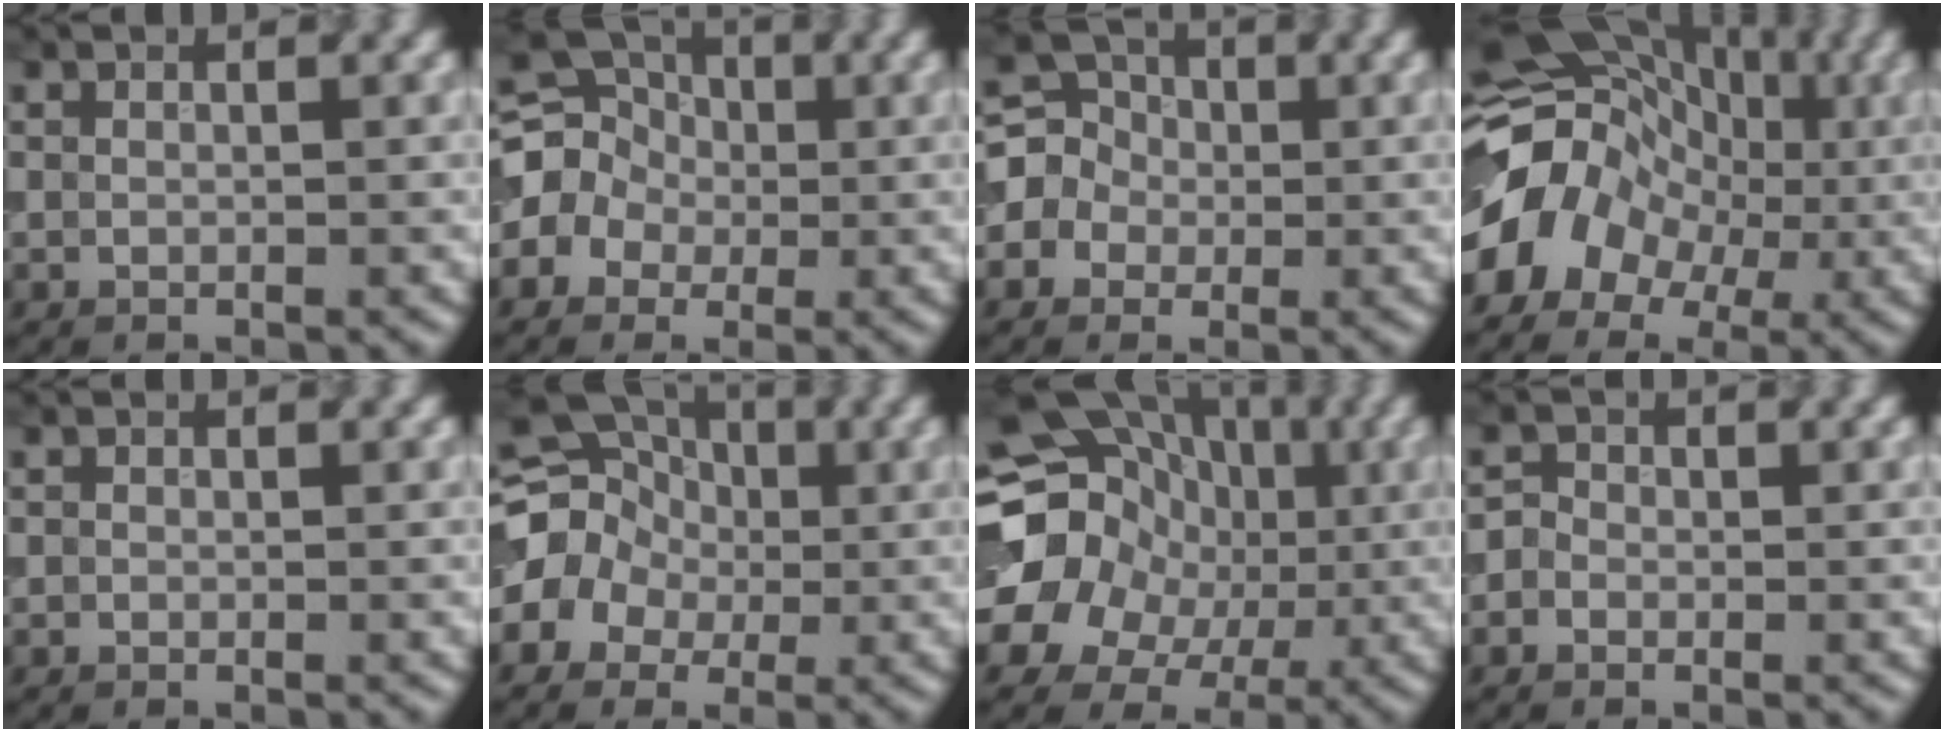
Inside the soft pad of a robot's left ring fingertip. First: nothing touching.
{"total": 6.6, "force": [0.0, 6.0, 2.8], "torque": [-0.045, 0.029, -0.036]}
{"total": 4.0, "force": [-0.3, 3.9, 1.0], "torque": [0.001, 0.022, -0.026]}
{"total": 10.6, "force": [-2.0, 8.4, 6.1], "torque": [-0.097, 0.003, -0.044]}
{"total": 0.0}
{"total": 10.4, "force": [-0.2, 9.3, 4.8], "torque": [-0.093, 0.028, -0.054]}
{"total": 18.1, "force": [2.5, 15.9, 8.3], "torque": [-0.171, 0.024, 0.016]}
{"total": 1.4, "force": [-0.2, 1.3, 0.5], "torque": [0.003, 0.002, -0.020]}